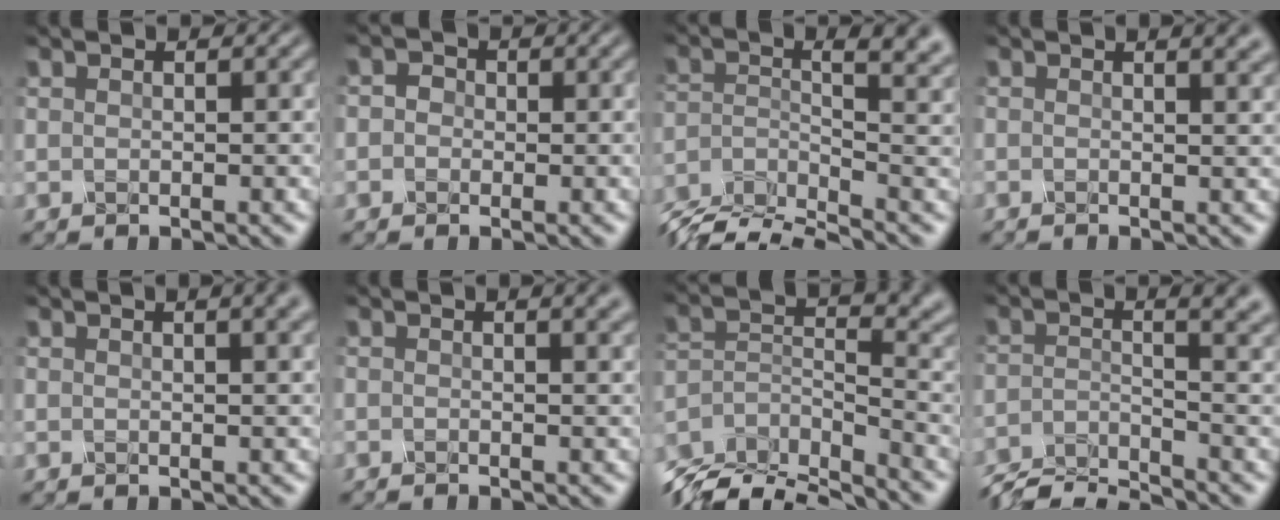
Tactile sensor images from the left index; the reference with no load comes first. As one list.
[{"total": 1.1, "force": [-0.5, 0.9, -0.3], "torque": [0.016, -0.005, -0.019]}, {"total": 9.0, "force": [-6.0, 2.8, 6.1], "torque": [-0.086, -0.013, -0.116]}, {"total": 4.8, "force": [1.4, 2.5, 3.9], "torque": [-0.003, 0.032, -0.023]}, {"total": 6.3, "force": [3.3, 3.1, 4.4], "torque": [-0.009, 0.043, 0.005]}, {"total": 3.9, "force": [0.7, 2.1, 3.3], "torque": [-0.002, 0.030, -0.023]}, {"total": 8.9, "force": [-7.8, 2.3, 3.5], "torque": [-0.073, -0.020, -0.142]}, {"total": 6.9, "force": [-5.6, 1.7, 3.8], "torque": [-0.045, -0.013, -0.112]}]